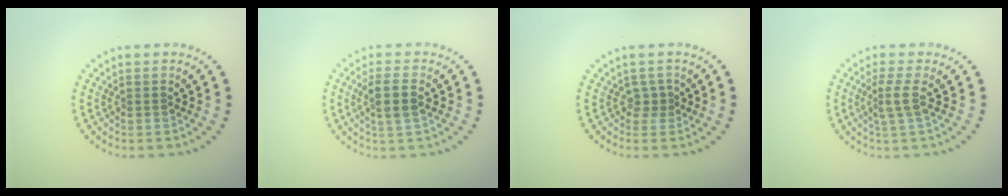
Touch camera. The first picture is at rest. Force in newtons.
{"total": 2.7, "press": 2.5, "slide": 0.9}
{"total": 1.1, "press": 0.8, "slide": 0.8}
{"total": 1.9, "press": 1.4, "slide": 1.3}